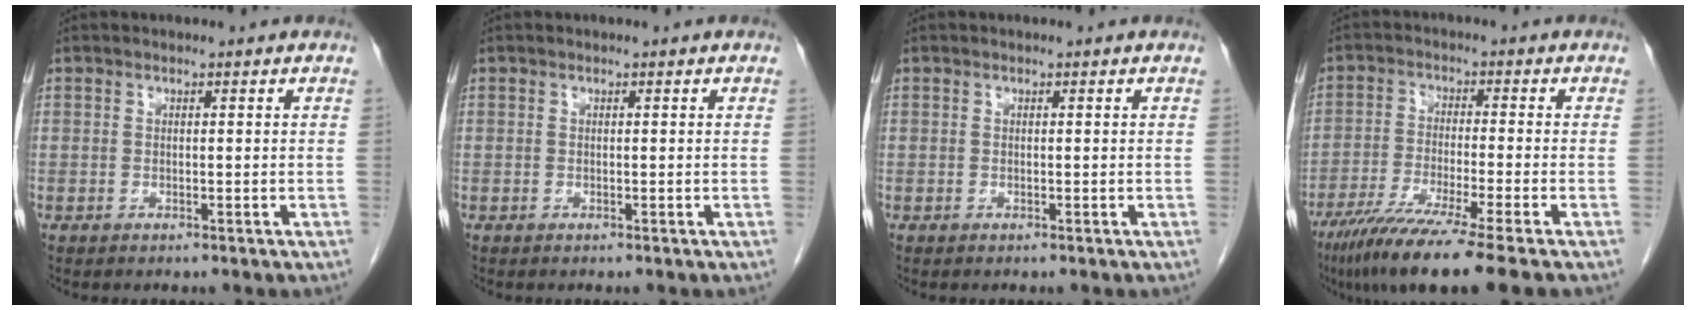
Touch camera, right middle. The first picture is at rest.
{"total": 0.0}
{"total": 0.0}
{"total": 12.2, "force": [-8.8, -1.6, 8.3], "torque": [-0.141, -0.043, -0.143]}